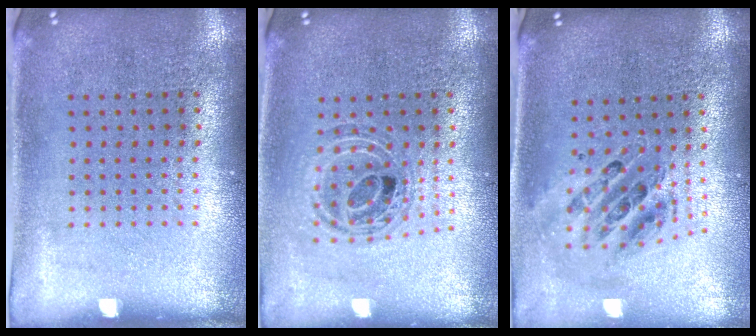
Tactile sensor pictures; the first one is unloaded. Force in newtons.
{"total": 0.8, "press": 0.8, "slide": 0.1}
{"total": 1.0, "press": 0.9, "slide": 0.3}